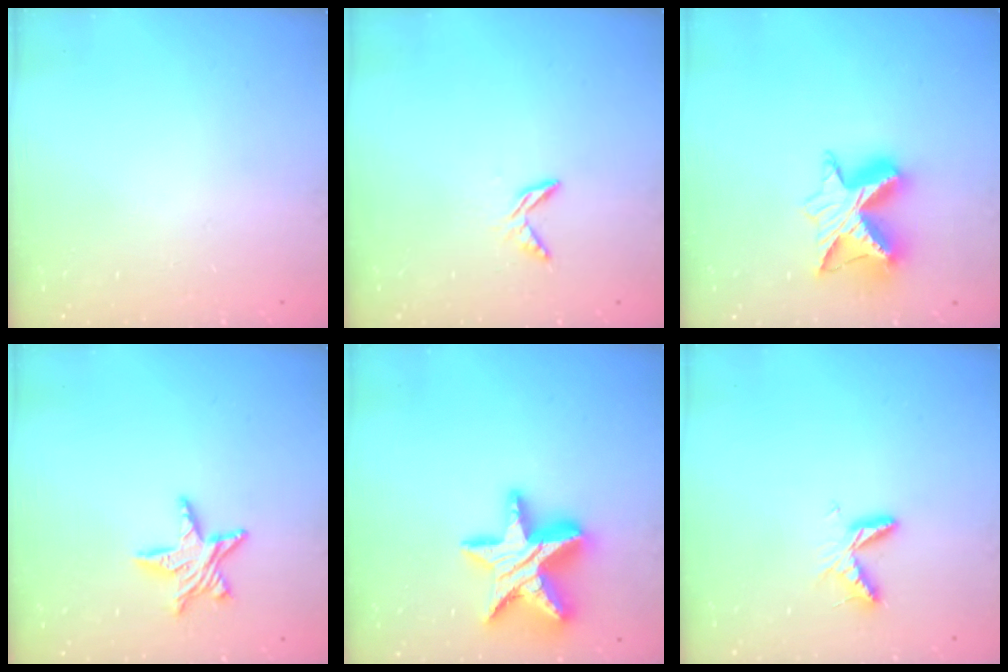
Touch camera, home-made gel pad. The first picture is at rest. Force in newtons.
{"total": 5.1, "press": 5.1, "slide": 0.4}
{"total": 12.8, "press": 12.8, "slide": 0.8}
{"total": 8.6, "press": 8.5, "slide": 0.6}
{"total": 19.0, "press": 18.9, "slide": 1.5}
{"total": 6.1, "press": 6.1, "slide": 0.6}